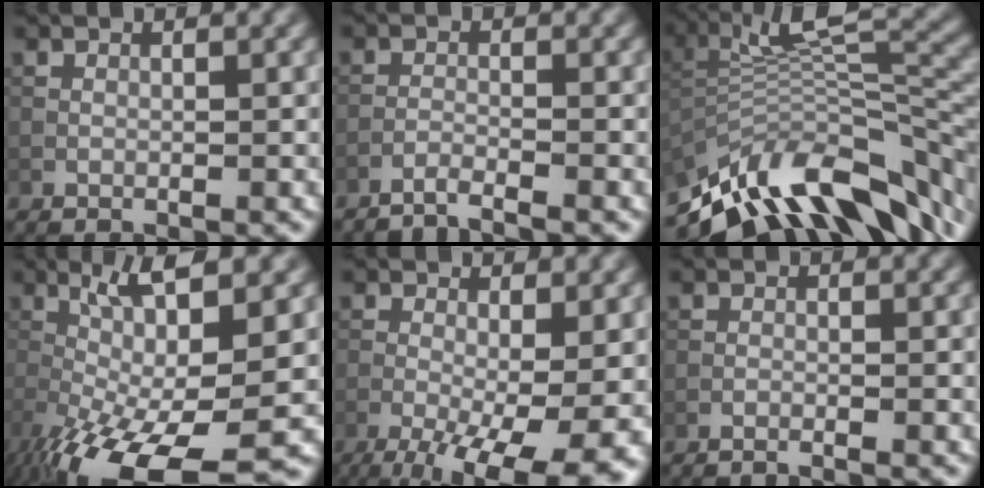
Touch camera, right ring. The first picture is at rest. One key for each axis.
{"total": 1.5, "fx": -1.3, "fy": 0.1, "fz": 0.7, "tx": -0.011, "ty": 0.003, "tz": -0.036}
{"total": 12.8, "fx": -5.7, "fy": 5.0, "fz": 10.3, "tx": -0.196, "ty": 0.023, "tz": -0.097}
{"total": 13.6, "fx": -4.1, "fy": 3.1, "fz": 12.6, "tx": -0.228, "ty": -0.008, "tz": -0.067}
{"total": 11.3, "fx": -4.6, "fy": 3.7, "fz": 9.6, "tx": -0.162, "ty": -0.022, "tz": -0.064}
{"total": 0.9, "fx": -0.8, "fy": 0.0, "fz": 0.3, "tx": -0.012, "ty": 0.001, "tz": -0.019}